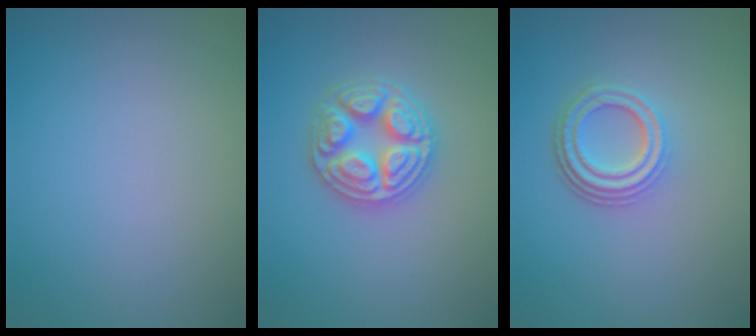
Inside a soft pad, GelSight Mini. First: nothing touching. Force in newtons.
{"total": 4.9, "press": 4.9, "slide": 0.6}
{"total": 3.9, "press": 3.0, "slide": 2.6}